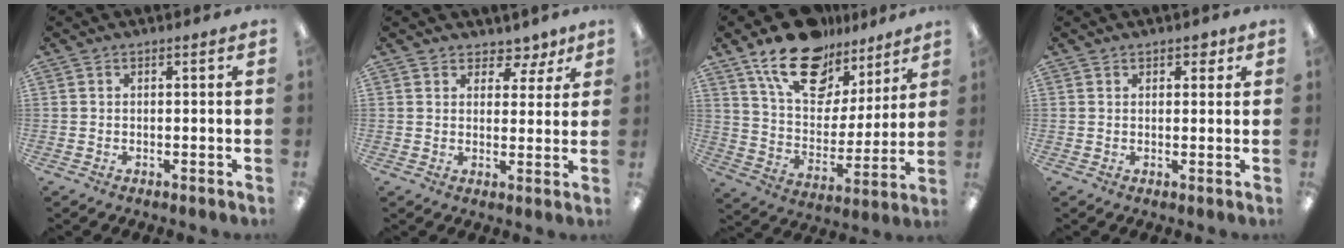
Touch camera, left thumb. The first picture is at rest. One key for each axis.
{"total": 5.1, "fx": 3.9, "fy": 3.1, "fz": 1.1, "tx": -0.007, "ty": -0.025, "tz": 0.067}
{"total": 18.8, "fx": 13.5, "fy": 10.0, "fz": 8.5, "tx": -0.148, "ty": -0.082, "tz": 0.239}
{"total": 2.4, "fx": 1.6, "fy": 1.4, "fz": 1.1, "tx": -0.007, "ty": -0.004, "tz": 0.025}